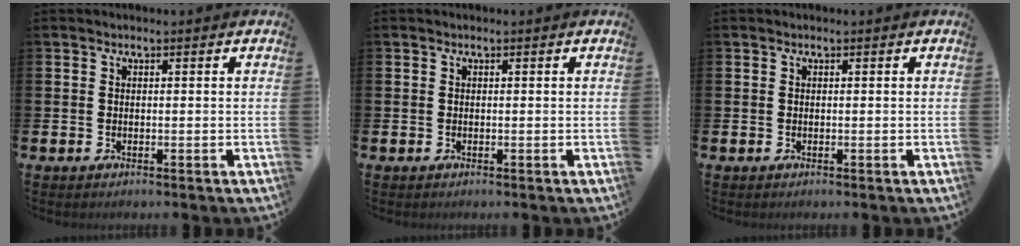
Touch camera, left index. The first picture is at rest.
{"total": 0.0}
{"total": 0.0}